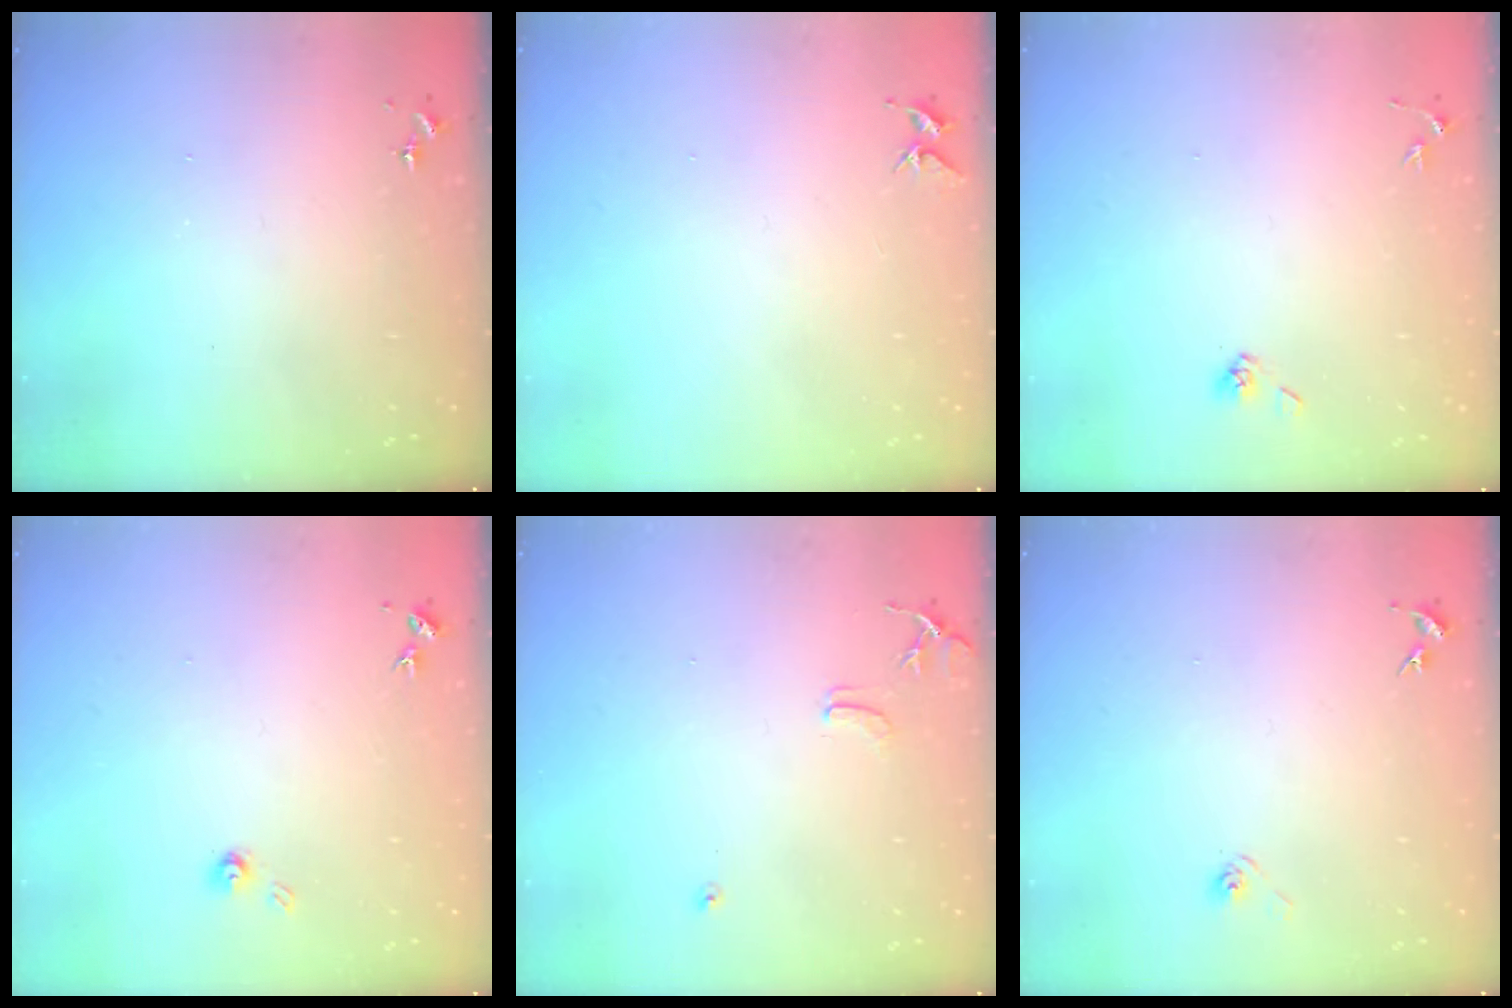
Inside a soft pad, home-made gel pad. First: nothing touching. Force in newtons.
{"total": 5.0, "press": 4.9, "slide": 0.5}
{"total": 4.2, "press": 3.9, "slide": 1.6}
{"total": 3.9, "press": 3.8, "slide": 0.4}
{"total": 7.9, "press": 7.9, "slide": 0.7}
{"total": 2.9, "press": 2.6, "slide": 1.4}